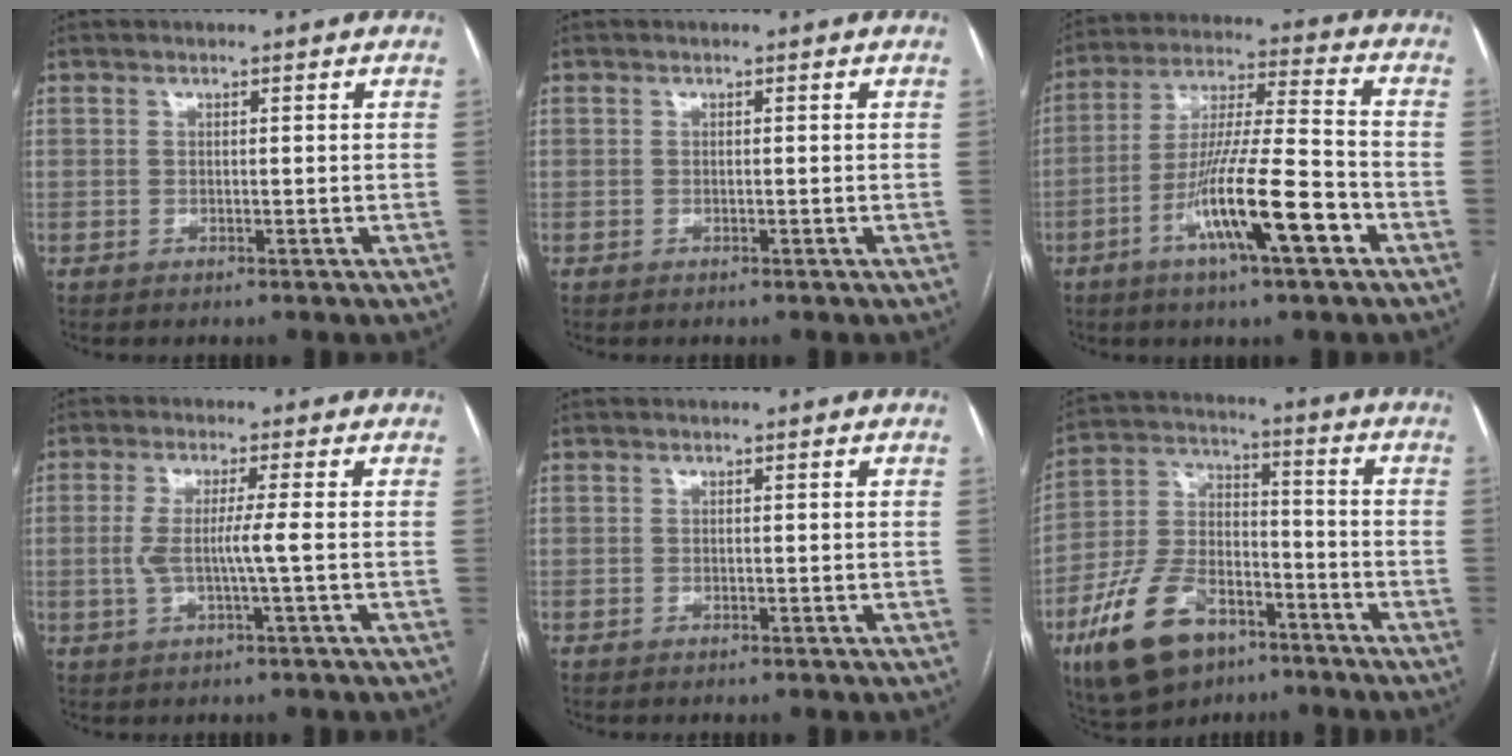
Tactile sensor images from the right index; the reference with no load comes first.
{"total": 0.0}
{"total": 14.6, "force": [-6.4, 1.0, 13.1], "torque": [-0.239, -0.009, -0.114]}
{"total": 4.7, "force": [-0.5, -0.5, 4.6], "torque": [-0.093, 0.002, -0.009]}
{"total": 0.0}
{"total": 15.5, "force": [-8.9, 8.3, 9.6], "torque": [-0.203, 0.006, -0.156]}